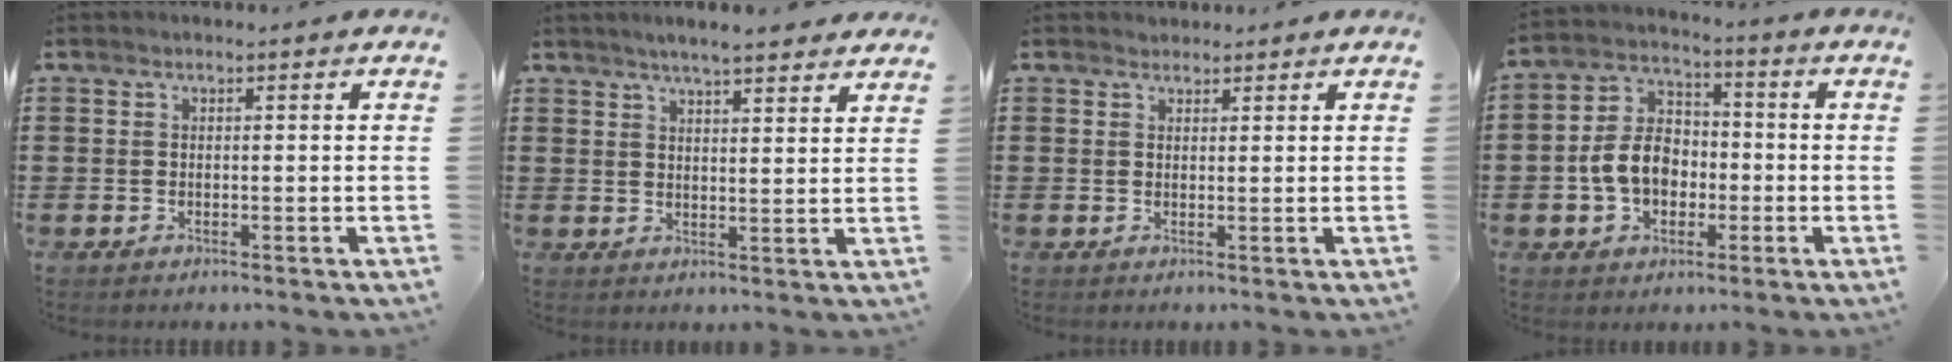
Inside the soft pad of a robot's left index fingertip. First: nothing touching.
{"total": 4.1, "force": [3.8, 0.1, 1.4], "torque": [-0.038, -0.007, 0.069]}
{"total": 1.2, "force": [1.1, 0.4, -0.1], "torque": [-0.001, 0.002, 0.022]}
{"total": 8.0, "force": [-1.7, 6.2, 4.7], "torque": [-0.122, 0.013, -0.037]}